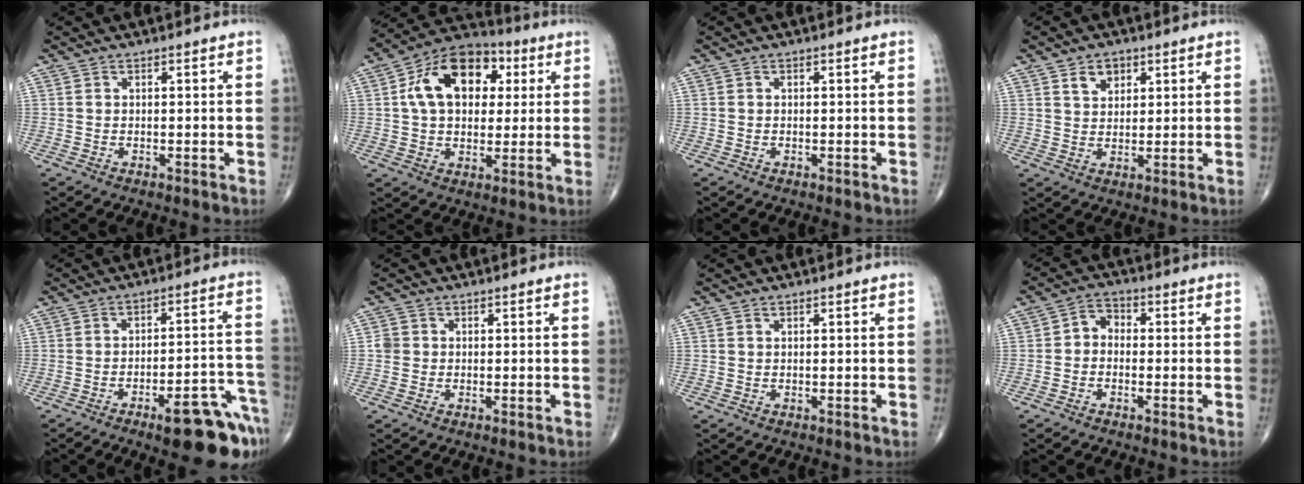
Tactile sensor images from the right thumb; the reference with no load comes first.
{"total": 16.2, "force": [4.0, 10.9, 11.3], "torque": [-0.156, 0.013, 0.058]}
{"total": 0.0}
{"total": 4.6, "force": [2.4, 3.2, 2.3], "torque": [-0.019, -0.014, 0.042]}
{"total": 13.9, "force": [-8.5, 3.4, 10.5], "torque": [-0.091, 0.067, -0.111]}
{"total": 2.0, "force": [0.0, 1.9, 0.6], "torque": [0.000, 0.005, -0.002]}
{"total": 0.0}
{"total": 4.0, "force": [-0.6, 3.2, 2.3], "torque": [-0.022, 0.017, -0.026]}